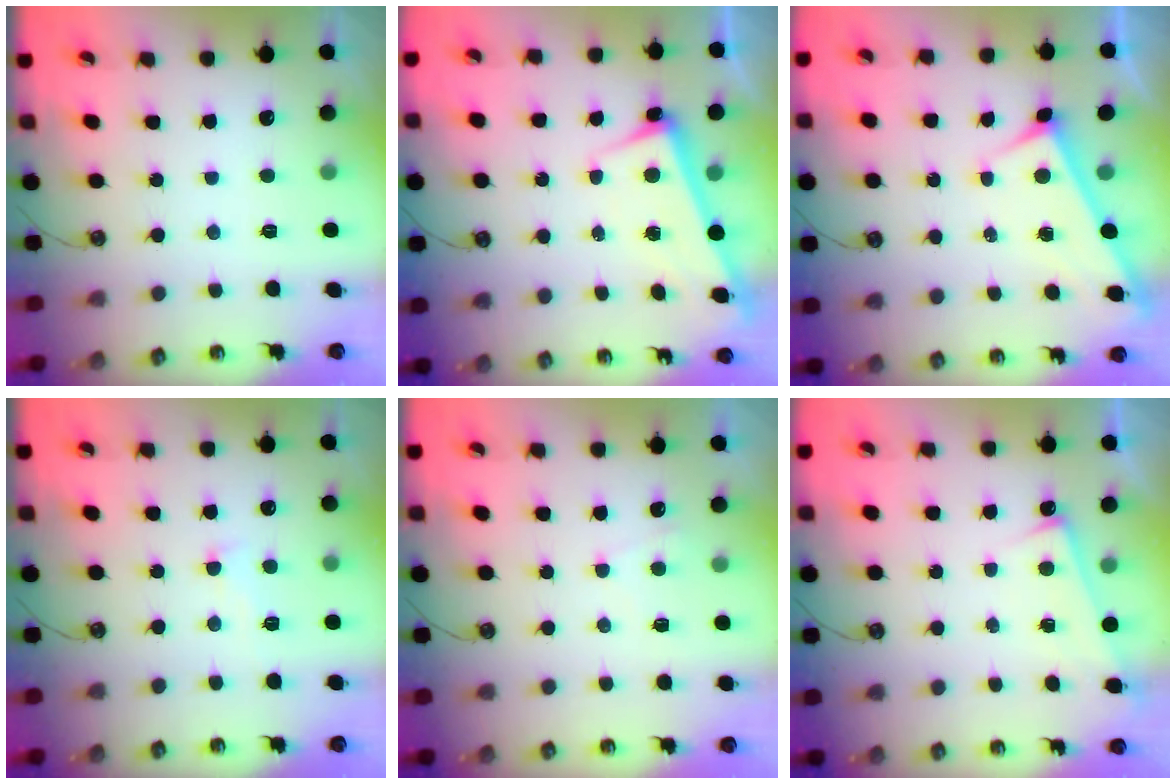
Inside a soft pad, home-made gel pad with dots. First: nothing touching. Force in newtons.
{"total": 2.6, "press": 2.5, "slide": 0.7}
{"total": 3.3, "press": 3.3, "slide": 0.3}
{"total": 0.7, "press": 0.3, "slide": 0.6}
{"total": 0.6, "press": 0.3, "slide": 0.6}
{"total": 2.5, "press": 2.5, "slide": 0.4}